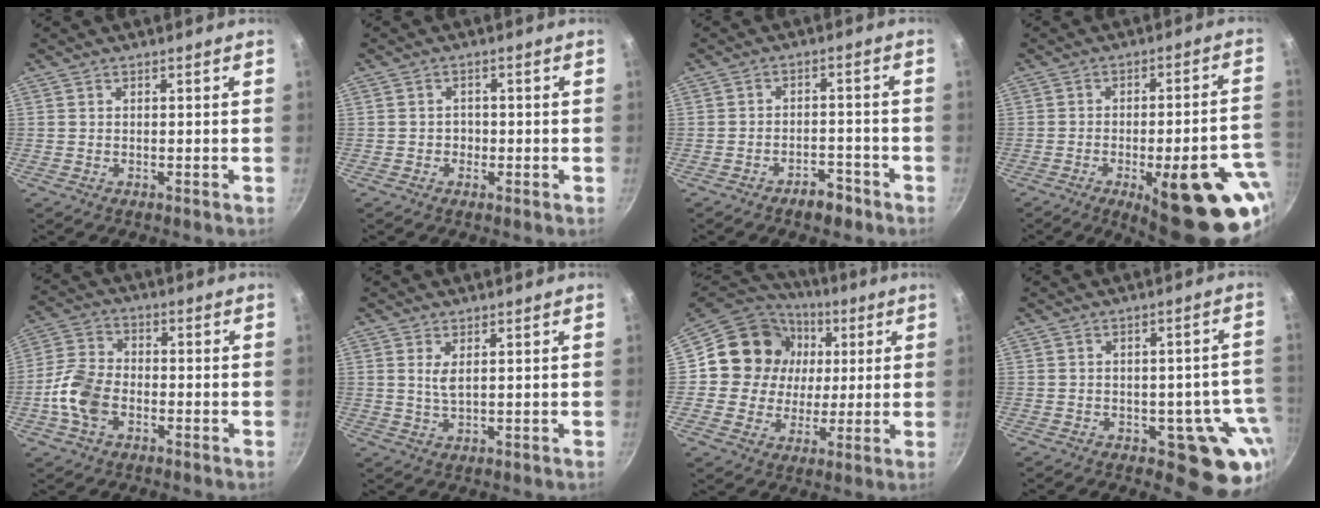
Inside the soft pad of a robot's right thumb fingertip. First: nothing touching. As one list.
[{"total": 1.9, "force": [-0.5, 1.7, 0.7], "torque": [0.000, 0.002, -0.009]}, {"total": 4.5, "force": [-3.3, 2.2, 2.2], "torque": [-0.018, 0.033, -0.043]}, {"total": 24.3, "force": [-9.5, 8.2, 20.8], "torque": [-0.206, 0.022, -0.119]}, {"total": 9.2, "force": [-2.9, 6.0, 6.4], "torque": [-0.120, 0.027, -0.067]}, {"total": 2.7, "force": [1.0, 0.9, 2.3], "torque": [-0.047, -0.010, 0.022]}, {"total": 16.8, "force": [3.0, 15.3, 6.1], "torque": [-0.088, 0.011, 0.042]}, {"total": 11.0, "force": [-3.7, 6.4, 8.1], "torque": [-0.024, 0.016, -0.041]}]